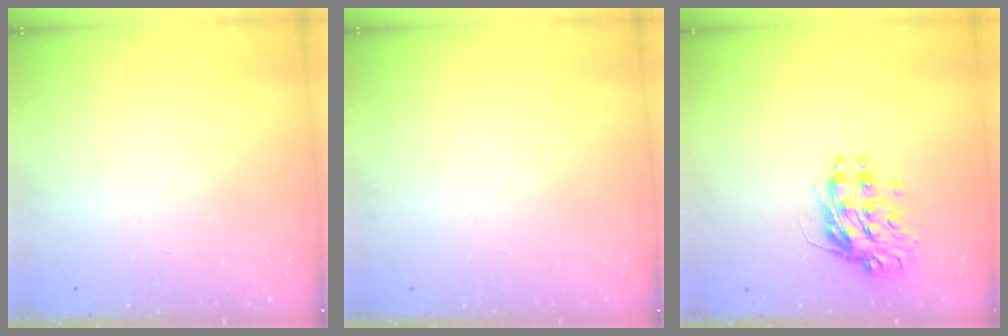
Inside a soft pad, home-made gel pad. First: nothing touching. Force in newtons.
{"total": 0.0}
{"total": 10.7, "press": 10.6, "slide": 0.7}